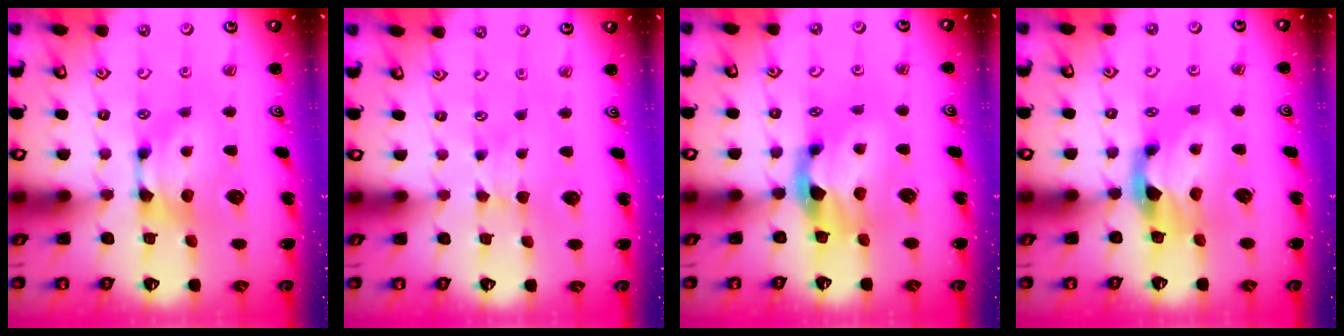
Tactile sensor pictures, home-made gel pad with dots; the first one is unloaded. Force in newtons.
{"total": 2.3, "press": 2.2, "slide": 0.5}
{"total": 2.9, "press": 2.6, "slide": 1.4}
{"total": 2.3, "press": 1.9, "slide": 1.2}